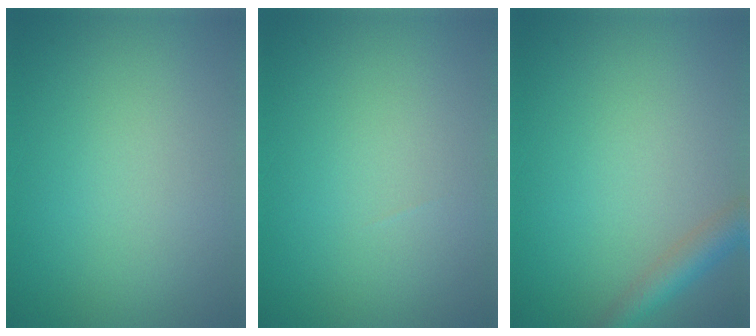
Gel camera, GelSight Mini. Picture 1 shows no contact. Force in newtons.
{"total": 0.0}
{"total": 2.8, "press": 2.8, "slide": 0.1}